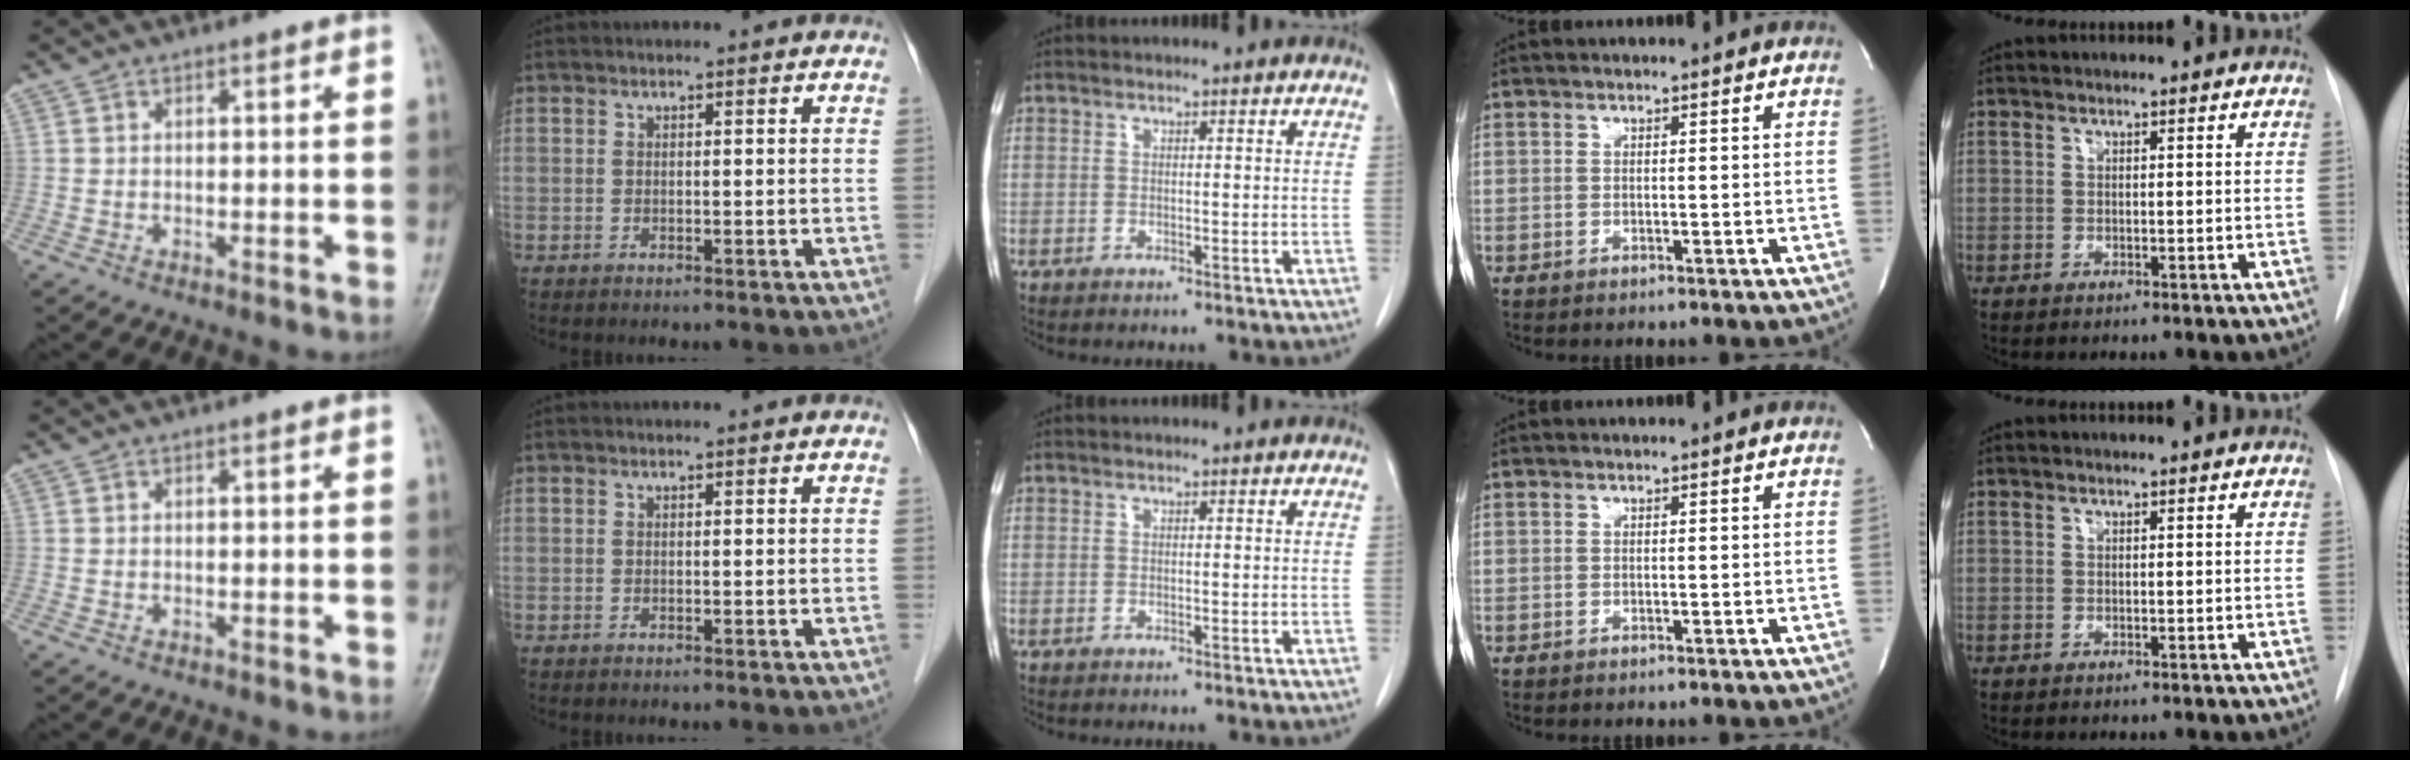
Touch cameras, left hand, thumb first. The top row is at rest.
{}